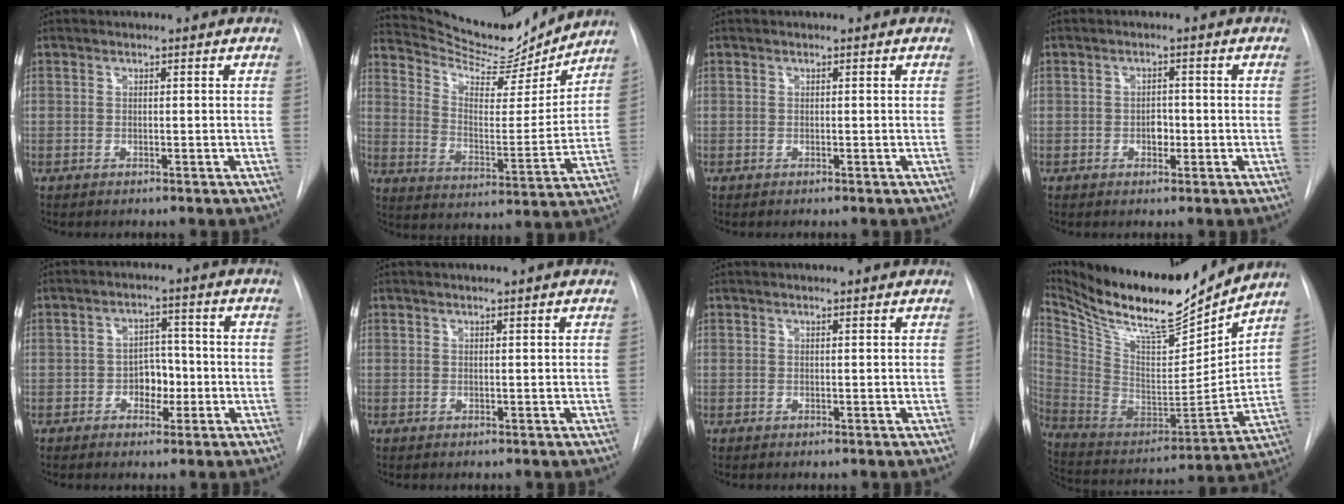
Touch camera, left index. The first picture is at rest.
{"total": 16.3, "force": [15.7, 2.6, 3.6], "torque": [-0.066, -0.031, 0.240]}
{"total": 0.0}
{"total": 2.0, "force": [-0.8, 1.3, 1.3], "torque": [-0.016, 0.001, -0.011]}
{"total": 4.3, "force": [-1.5, 2.9, 2.8], "torque": [-0.036, 0.006, -0.023]}
{"total": 1.1, "force": [0.8, -0.3, 0.7], "torque": [-0.008, 0.005, 0.016]}
{"total": 1.7, "force": [1.5, 0.2, 0.8], "torque": [-0.010, 0.008, 0.017]}
{"total": 22.9, "force": [20.3, 2.5, 10.2], "torque": [-0.198, -0.040, 0.344]}